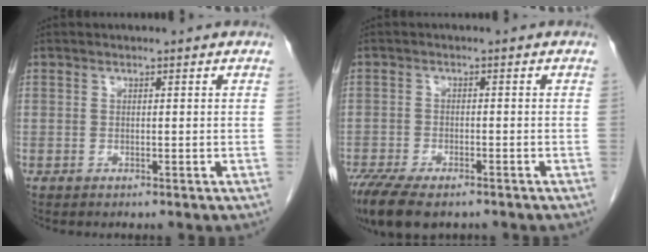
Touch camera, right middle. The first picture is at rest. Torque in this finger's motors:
{"motor_torque": [0.88, -0.65, 0.18, 0.10]}